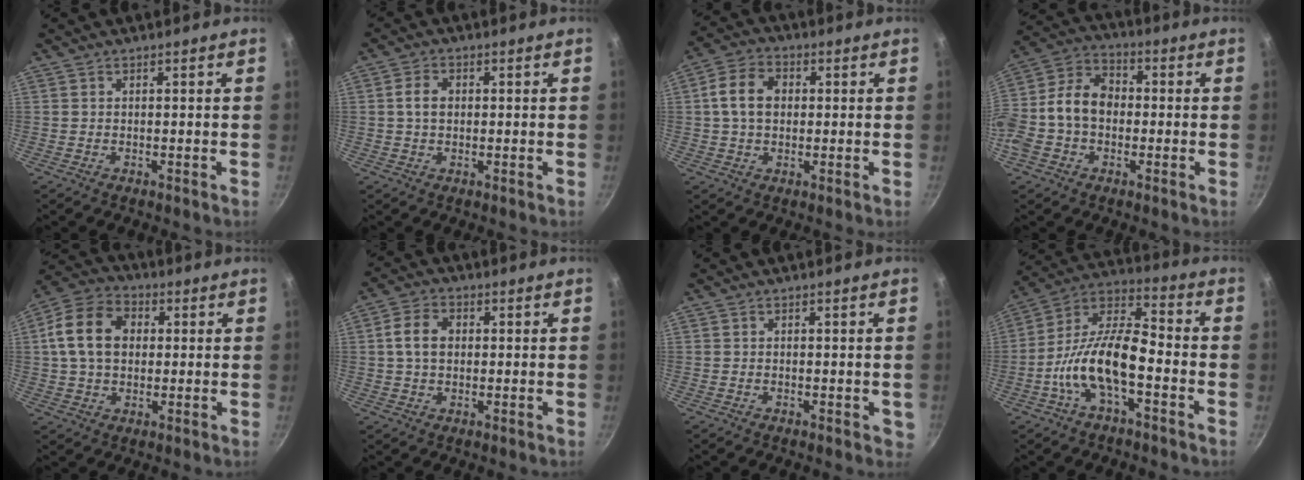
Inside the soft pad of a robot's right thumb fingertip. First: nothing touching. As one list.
[{"total": 3.5, "force": [0.3, 2.5, 2.4], "torque": [-0.039, 0.007, 0.003]}, {"total": 8.3, "force": [1.0, 6.1, 5.5], "torque": [-0.090, 0.016, 0.009]}, {"total": 14.0, "force": [-1.4, 10.2, 9.4], "torque": [-0.156, 0.044, -0.045]}, {"total": 12.9, "force": [1.9, 9.5, 8.5], "torque": [-0.135, 0.018, 0.020]}, {"total": 6.0, "force": [0.6, 4.4, 4.1], "torque": [-0.066, 0.013, 0.005]}, {"total": 1.8, "force": [-0.8, 0.9, 1.3], "torque": [-0.006, 0.009, -0.006]}, {"total": 15.1, "force": [-4.9, 6.4, 12.8], "torque": [-0.229, 0.046, -0.109]}]